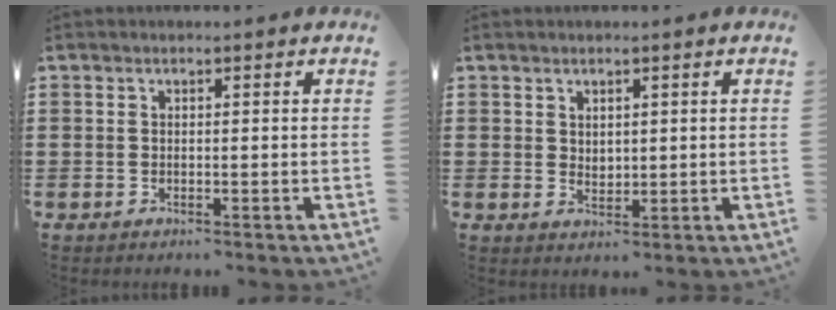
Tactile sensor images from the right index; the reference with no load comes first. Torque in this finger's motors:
{"motor_torque": [-0.16, 0.26, 0.08, -0.01]}